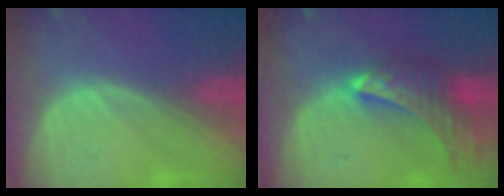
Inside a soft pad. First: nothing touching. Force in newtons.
{"total": 9.7, "press": 8.6, "slide": 4.5}